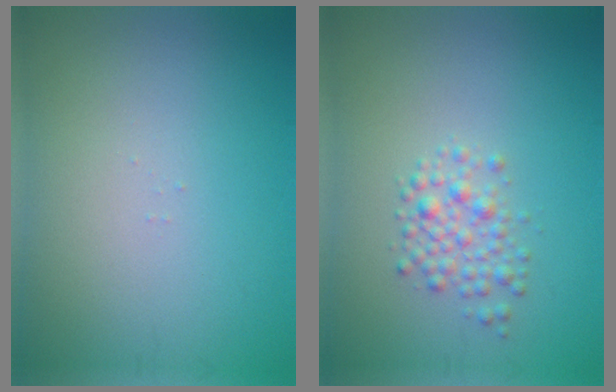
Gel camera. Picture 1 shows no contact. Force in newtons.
{"total": 2.3, "press": 2.3, "slide": 0.1}